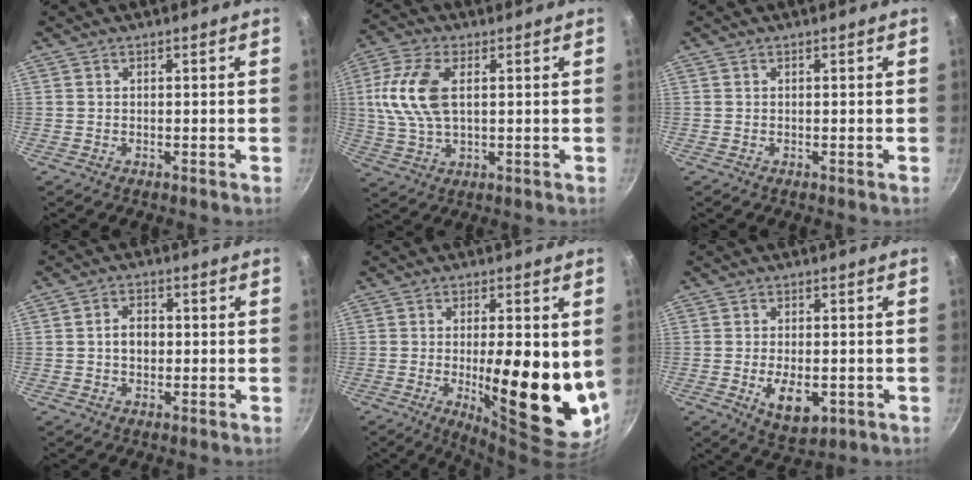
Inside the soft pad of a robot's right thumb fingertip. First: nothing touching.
{"total": 11.9, "force": [2.1, 6.5, 9.8], "torque": [-0.201, 0.009, 0.036]}
{"total": 0.0}
{"total": 4.6, "force": [0.0, 3.4, 3.1], "torque": [-0.034, 0.012, -0.004]}
{"total": 18.0, "force": [-1.0, 5.7, 17.0], "torque": [-0.229, -0.023, -0.008]}
{"total": 8.3, "force": [-2.1, 4.5, 6.6], "torque": [-0.094, -0.003, -0.020]}